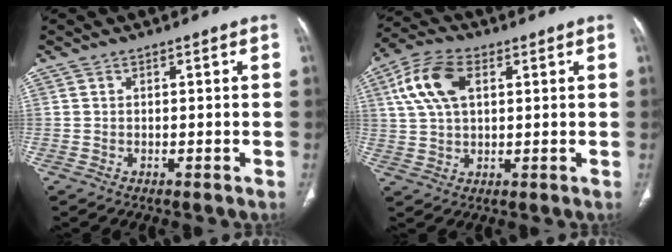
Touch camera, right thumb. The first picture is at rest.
{"total": 10.8, "force": [3.4, 6.2, 8.2], "torque": [-0.167, 0.014, 0.063]}